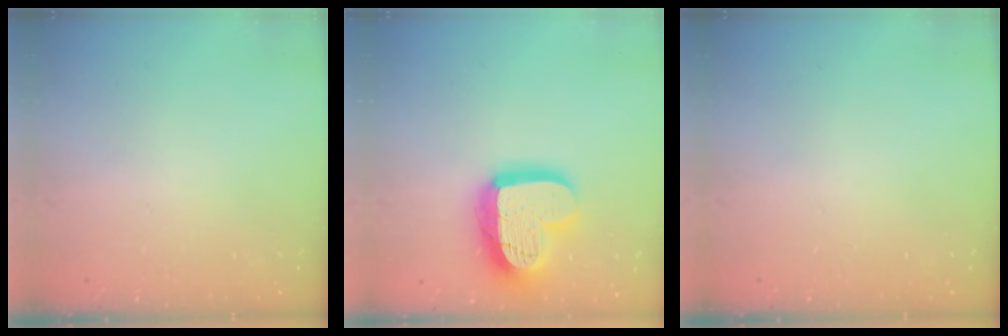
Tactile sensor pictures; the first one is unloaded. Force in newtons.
{"total": 18.7, "press": 18.6, "slide": 1.5}
{"total": 0.0}